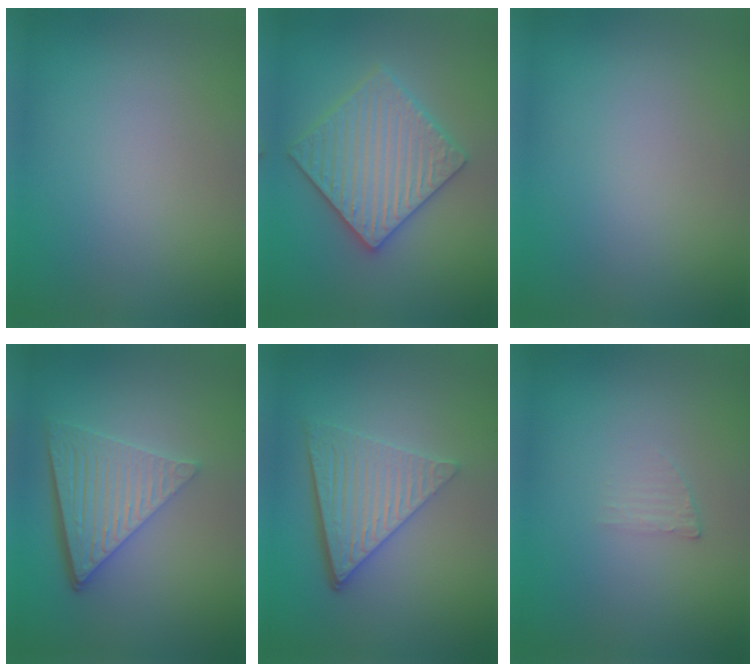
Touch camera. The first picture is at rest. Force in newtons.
{"total": 5.9, "press": 5.8, "slide": 1.1}
{"total": 0.0}
{"total": 6.6, "press": 4.4, "slide": 4.9}
{"total": 6.1, "press": 4.2, "slide": 4.5}
{"total": 1.0, "press": 1.0, "slide": 0.2}